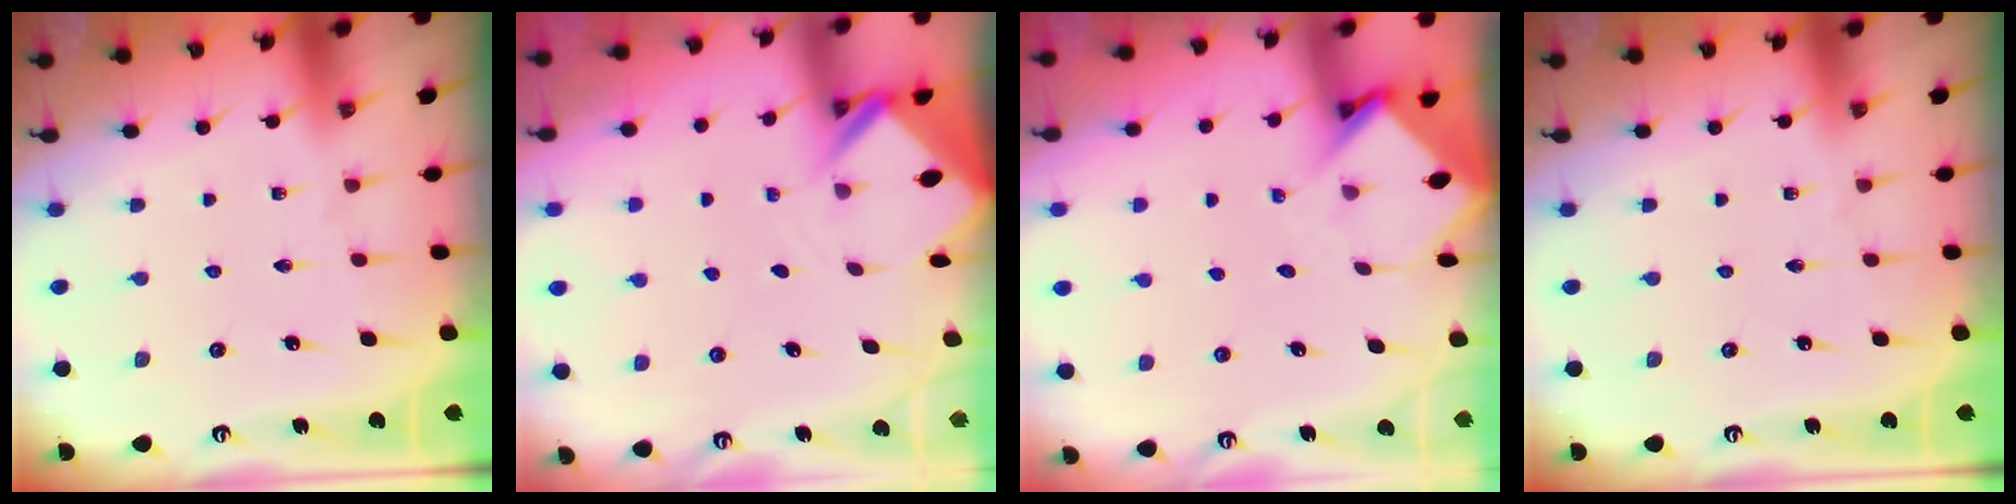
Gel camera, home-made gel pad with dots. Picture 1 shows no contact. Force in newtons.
{"total": 2.6, "press": 2.6, "slide": 0.1}
{"total": 3.7, "press": 3.7, "slide": 0.2}
{"total": 0.0}